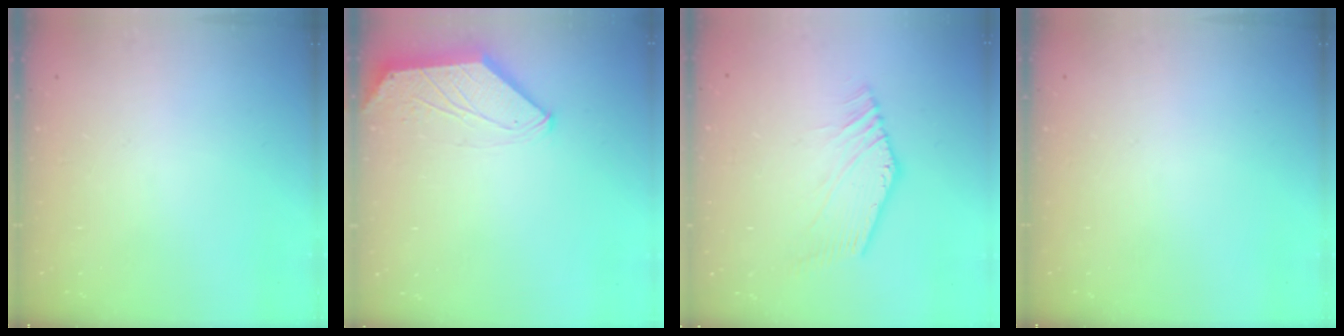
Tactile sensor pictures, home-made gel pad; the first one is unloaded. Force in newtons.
{"total": 0.8, "press": 0.7, "slide": 0.3}
{"total": 0.6, "press": 0.0, "slide": 0.6}
{"total": 0.0}